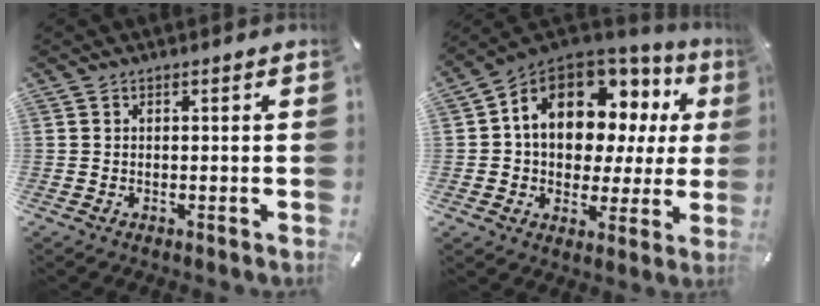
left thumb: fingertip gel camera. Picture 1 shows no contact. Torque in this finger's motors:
{"motor_torque": [1.58, 1.62, 2.03, -0.73, 0.49]}